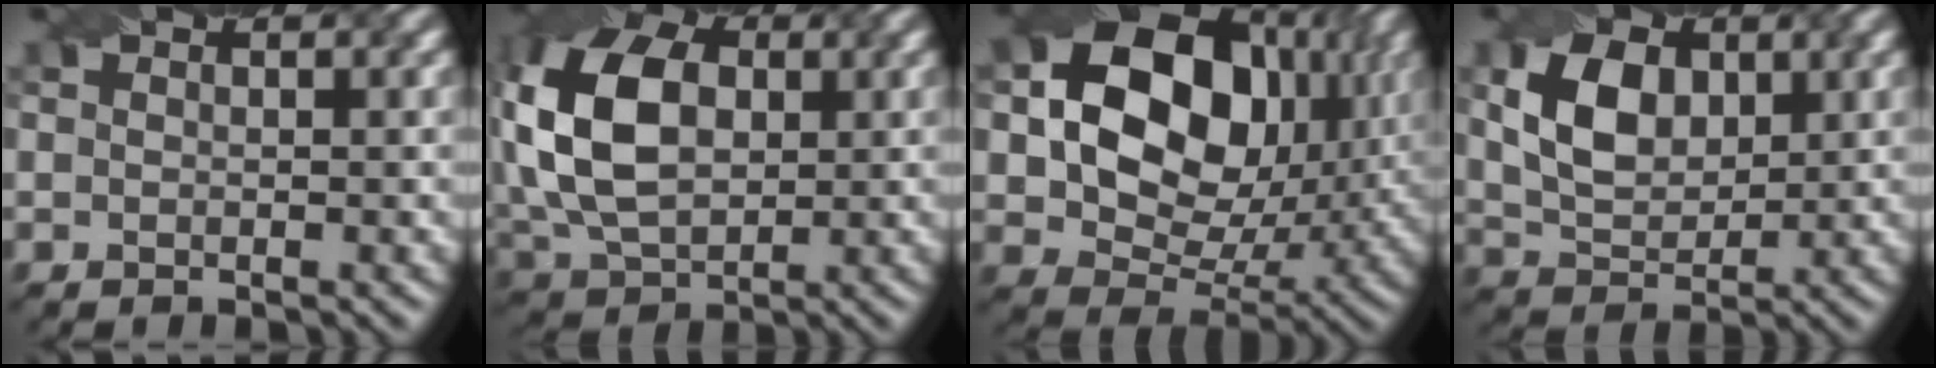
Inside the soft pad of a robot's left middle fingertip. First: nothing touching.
{"total": 12.9, "force": [1.5, 8.5, 9.5], "torque": [-0.228, 0.011, 0.025]}
{"total": 14.7, "force": [2.9, 10.5, 9.8], "torque": [-0.166, 0.002, 0.056]}
{"total": 5.6, "force": [1.6, 3.8, 3.8], "torque": [-0.080, 0.004, 0.029]}